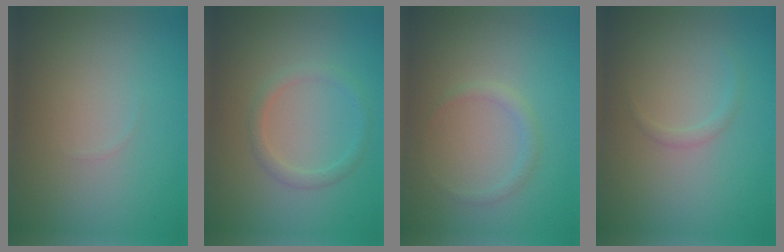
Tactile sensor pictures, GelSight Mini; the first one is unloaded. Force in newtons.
{"total": 1.5, "press": 1.5, "slide": 0.1}
{"total": 1.0, "press": 1.0, "slide": 0.1}
{"total": 0.8, "press": 0.7, "slide": 0.1}